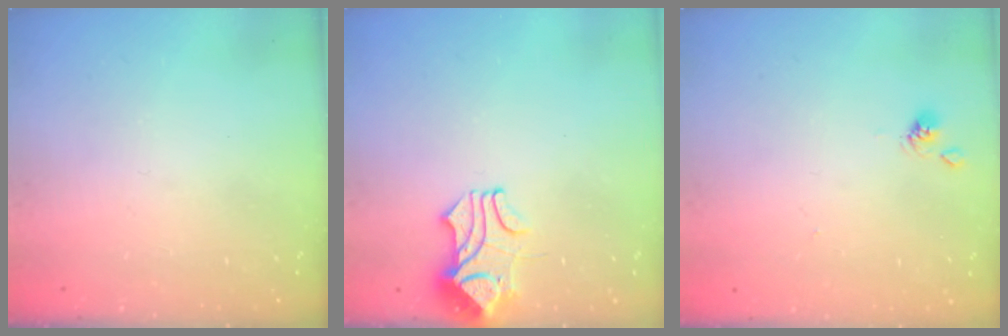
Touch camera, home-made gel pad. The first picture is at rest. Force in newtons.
{"total": 1.7, "press": 1.3, "slide": 1.1}
{"total": 2.4, "press": 2.4, "slide": 0.2}